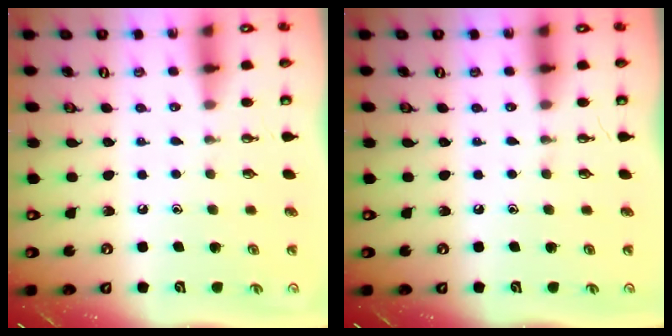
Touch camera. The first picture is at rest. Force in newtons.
{"total": 0.0}